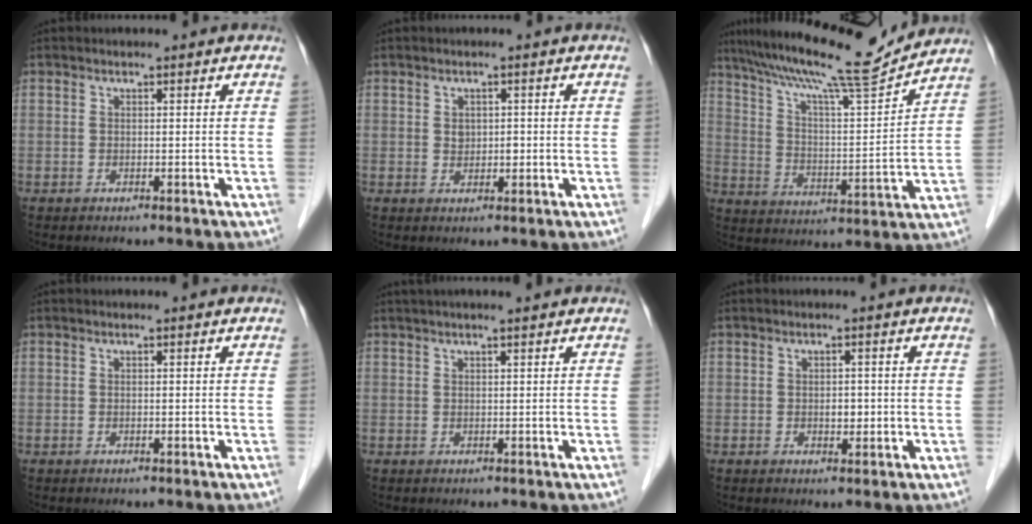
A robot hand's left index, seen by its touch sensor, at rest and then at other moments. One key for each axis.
{"total": 1.7, "fx": 0.0, "fy": 1.3, "fz": 1.0, "tx": -0.016, "ty": 0.000, "tz": 0.002}
{"total": 17.0, "fx": 15.4, "fy": -0.2, "fz": 7.4, "tx": -0.132, "ty": -0.005, "tz": 0.244}
{"total": 0.0}
{"total": 3.8, "fx": 3.0, "fy": -0.2, "fz": 2.3, "tx": -0.031, "ty": 0.027, "tz": 0.048}
{"total": 1.7, "fx": -0.4, "fy": 1.0, "fz": 1.3, "tx": -0.019, "ty": -0.002, "tz": -0.004}